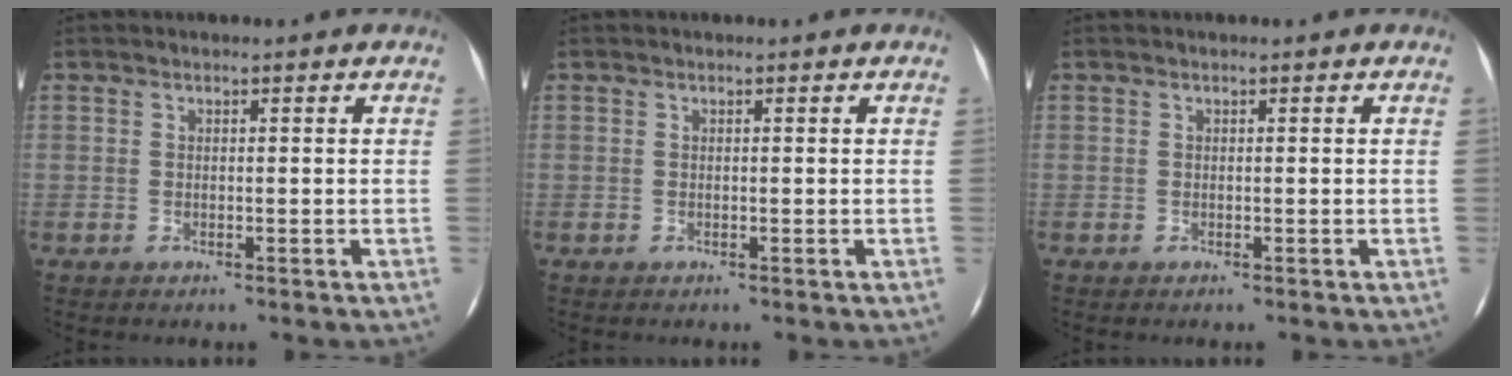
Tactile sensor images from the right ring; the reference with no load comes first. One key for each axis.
{"total": 0.0}
{"total": 0.0}